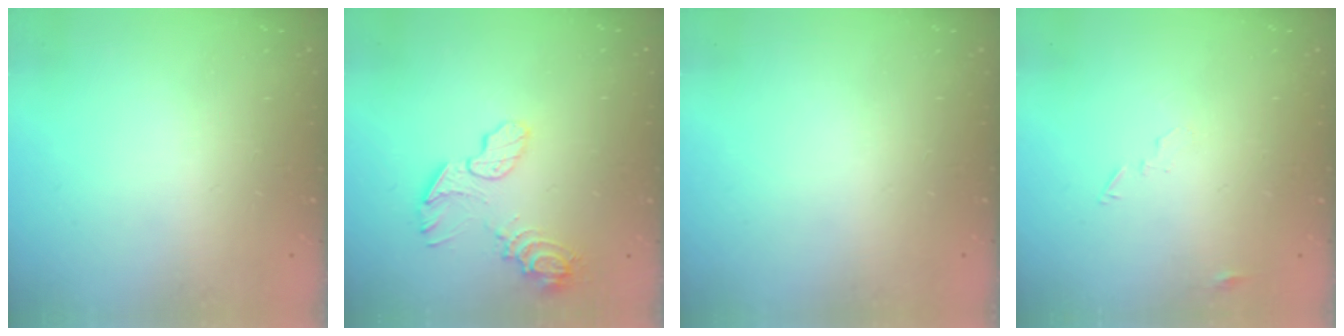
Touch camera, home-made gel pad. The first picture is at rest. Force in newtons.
{"total": 10.7, "press": 10.7, "slide": 0.7}
{"total": 0.0}
{"total": 4.3, "press": 4.3, "slide": 0.3}